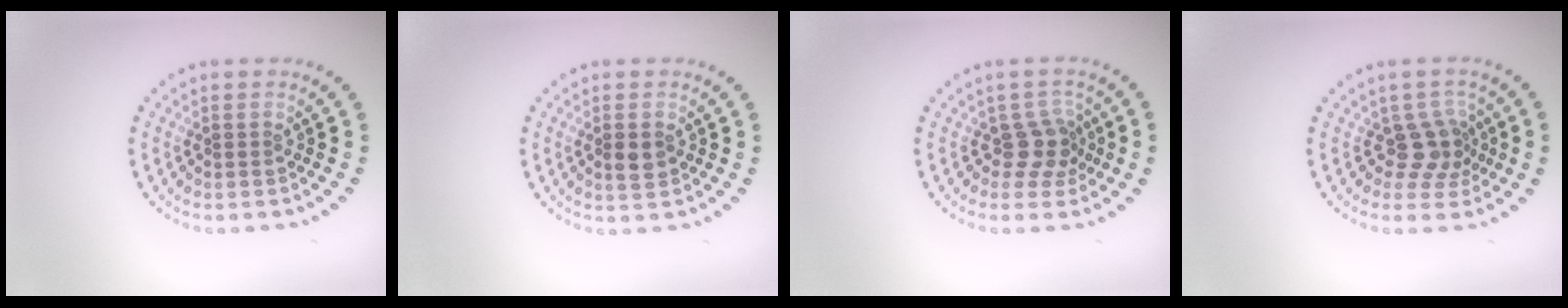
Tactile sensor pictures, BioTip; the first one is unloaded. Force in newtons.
{"total": 1.6, "press": 1.6, "slide": 0.2}
{"total": 2.5, "press": 1.9, "slide": 1.6}
{"total": 2.9, "press": 2.2, "slide": 1.8}